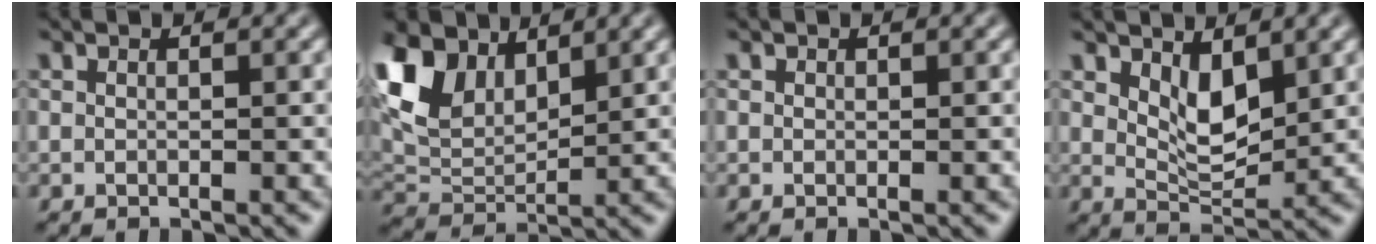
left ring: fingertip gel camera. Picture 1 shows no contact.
{"total": 8.0, "force": [3.3, 5.1, 5.1], "torque": [-0.137, 0.019, 0.071]}
{"total": 0.0}
{"total": 3.4, "force": [1.1, 1.8, 2.7], "torque": [-0.064, -0.008, 0.026]}